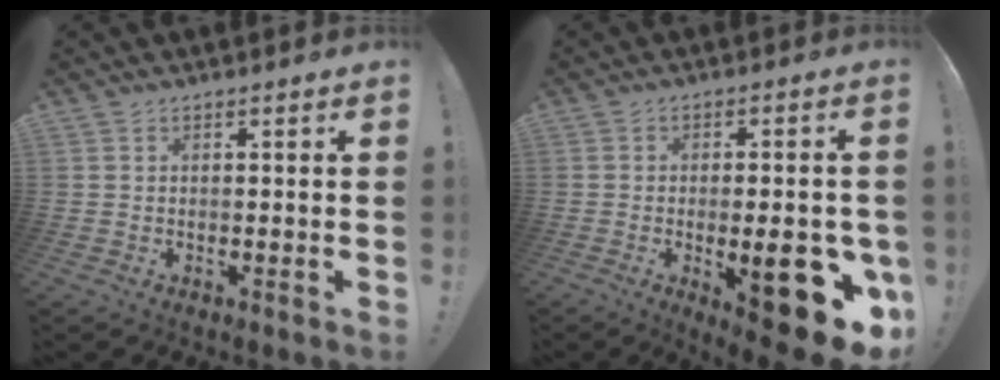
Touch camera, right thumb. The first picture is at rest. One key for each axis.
{"total": 16.5, "fx": -4.8, "fy": 6.1, "fz": 14.5, "tx": -0.154, "ty": 0.016, "tz": -0.057}